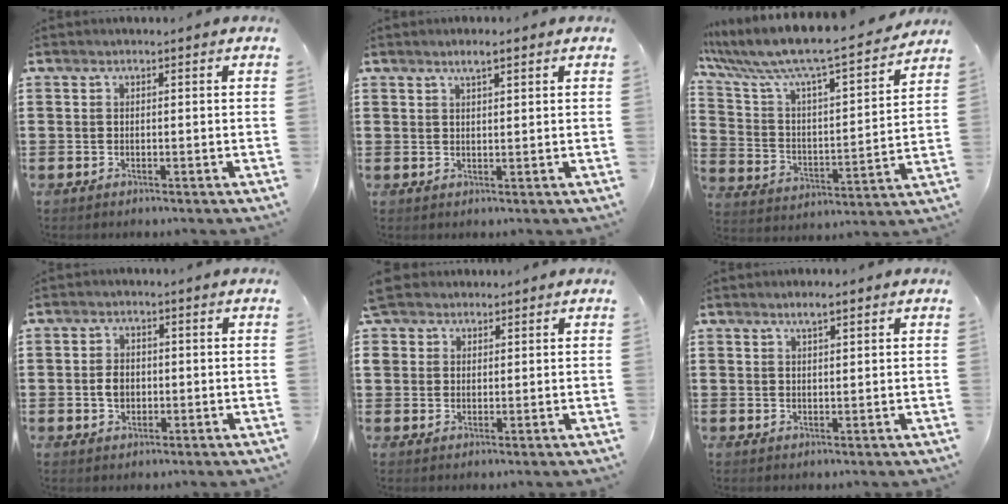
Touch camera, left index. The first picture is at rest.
{"total": 2.3, "force": [1.5, 0.3, 1.6], "torque": [-0.033, 0.003, 0.027]}
{"total": 8.8, "force": [7.7, 0.8, 4.1], "torque": [-0.116, -0.059, 0.125]}
{"total": 2.8, "force": [-0.1, 2.0, 2.0], "torque": [-0.033, 0.001, -0.006]}
{"total": 4.0, "force": [2.9, 2.7, 0.4], "torque": [-0.025, 0.008, 0.056]}
{"total": 2.2, "force": [1.7, 0.3, 1.5], "torque": [-0.030, 0.002, 0.029]}